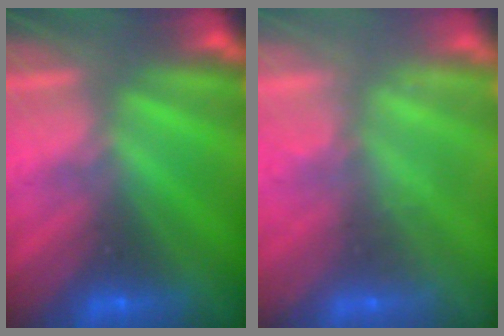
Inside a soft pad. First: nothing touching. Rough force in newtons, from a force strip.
{"total": 2.3}